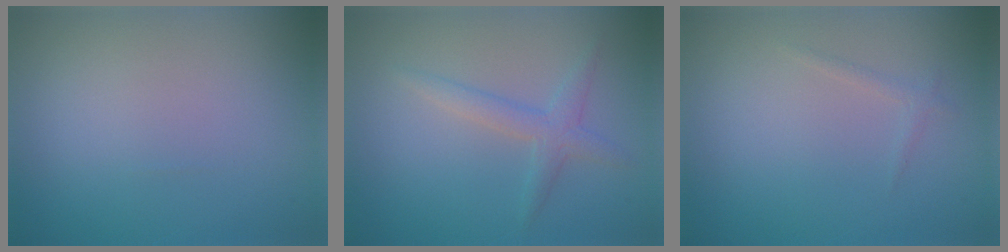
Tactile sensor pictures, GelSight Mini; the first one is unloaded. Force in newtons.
{"total": 2.0, "press": 2.0, "slide": 0.0}
{"total": 0.7, "press": 0.7, "slide": 0.0}